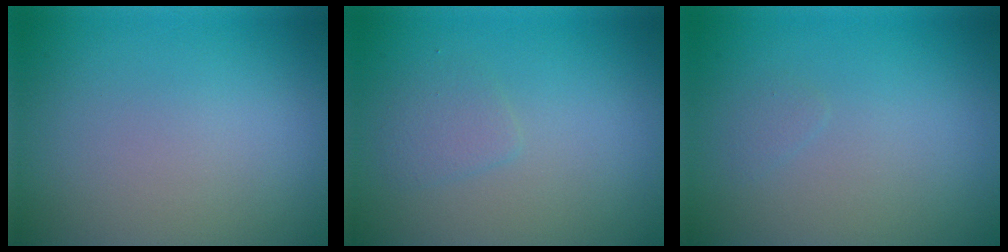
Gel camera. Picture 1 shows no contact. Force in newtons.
{"total": 1.4, "press": 1.4, "slide": 0.1}
{"total": 0.5, "press": 0.5, "slide": 0.0}